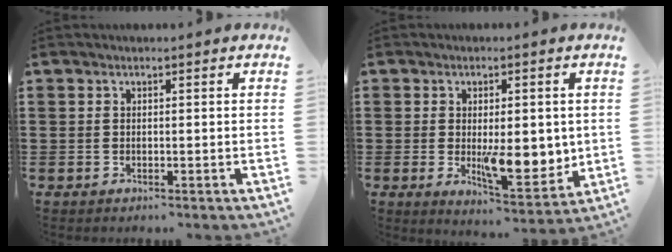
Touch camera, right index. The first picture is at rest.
{"total": 8.3, "force": [-0.3, 3.5, 7.5], "torque": [-0.105, -0.011, -0.005]}